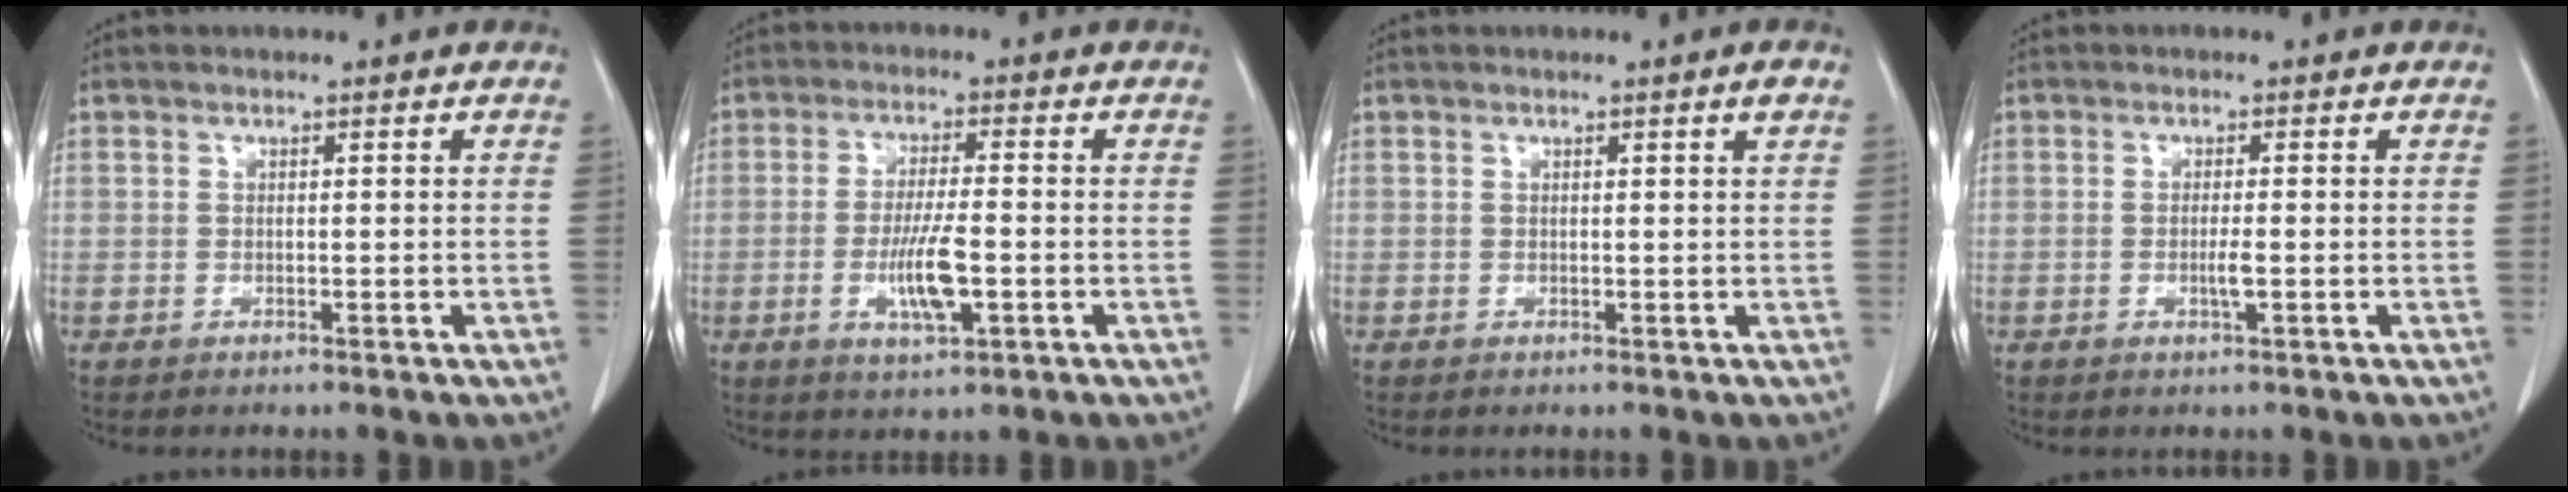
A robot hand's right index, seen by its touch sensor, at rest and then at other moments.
{"total": 7.2, "force": [-1.9, 1.2, 6.9], "torque": [-0.131, -0.008, -0.032]}
{"total": 1.0, "force": [0.5, -0.2, 0.9], "torque": [-0.013, -0.002, 0.008]}
{"total": 2.6, "force": [-0.6, -0.2, 2.6], "torque": [-0.053, -0.006, -0.011]}